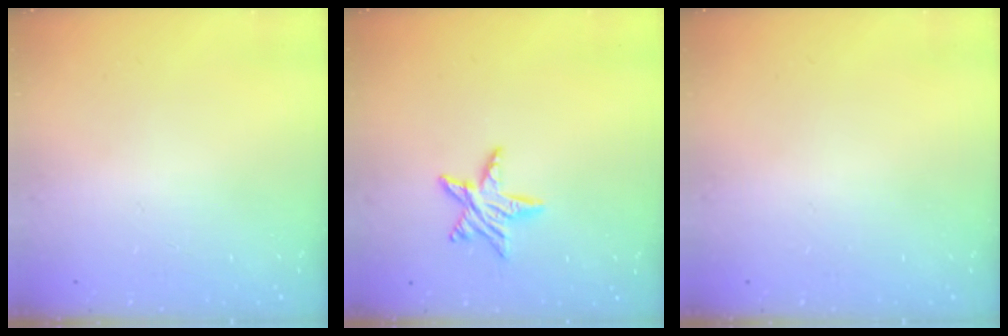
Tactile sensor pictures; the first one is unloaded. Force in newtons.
{"total": 8.5, "press": 8.4, "slide": 0.5}
{"total": 0.0}